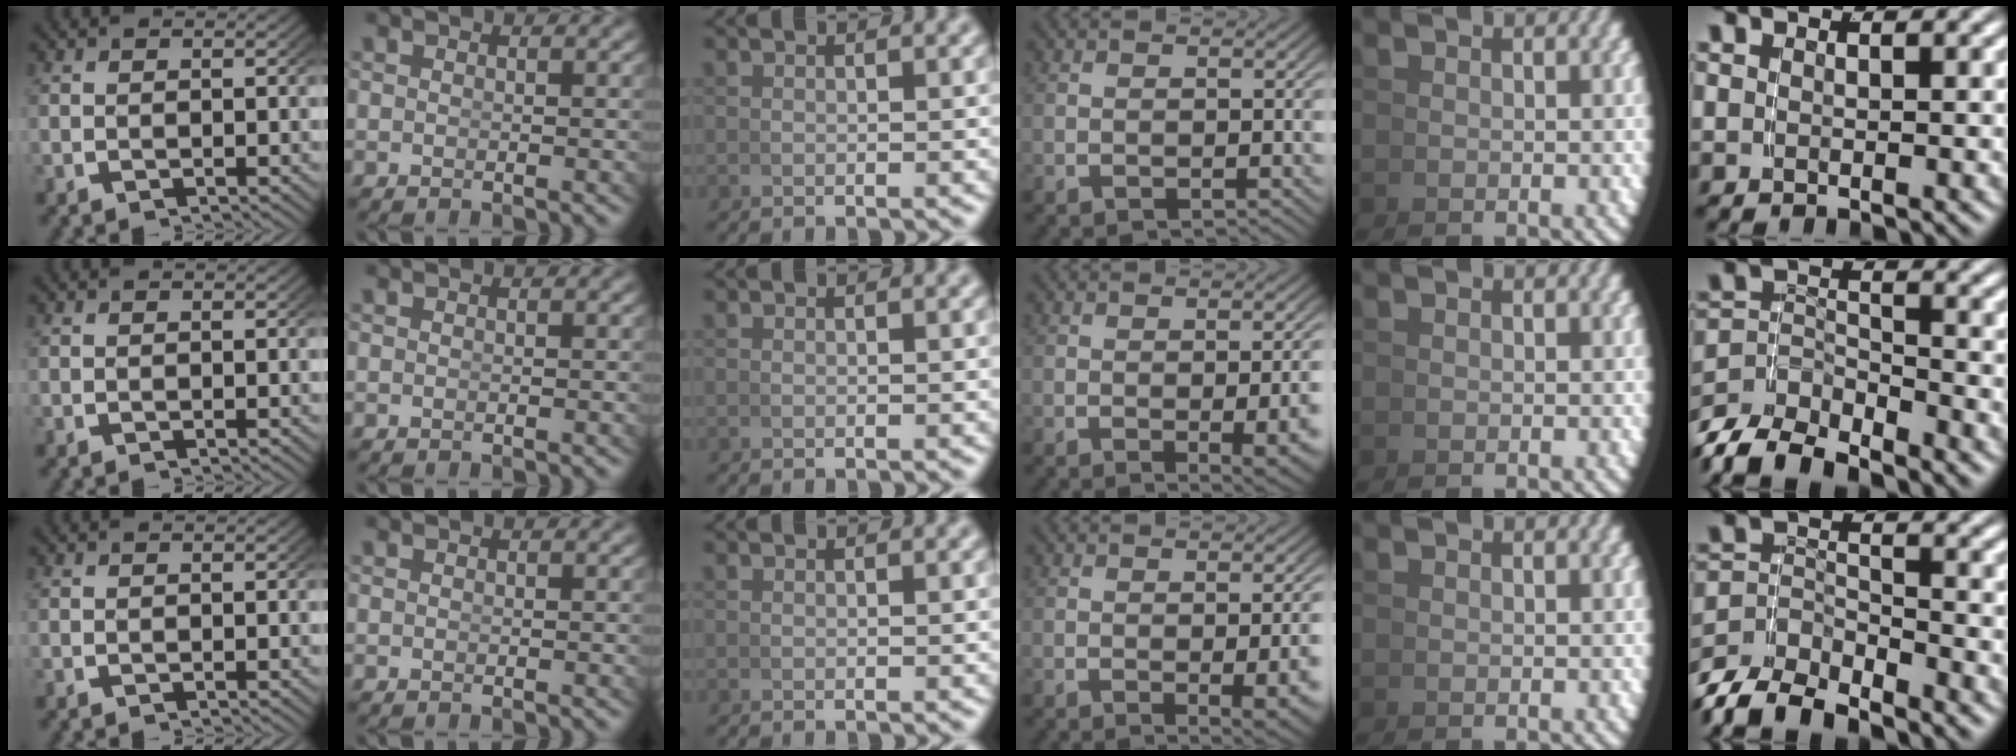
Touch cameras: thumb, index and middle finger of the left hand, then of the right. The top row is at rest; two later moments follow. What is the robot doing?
{"motion": "grasp_and_lifting", "object": "whiteboard"}